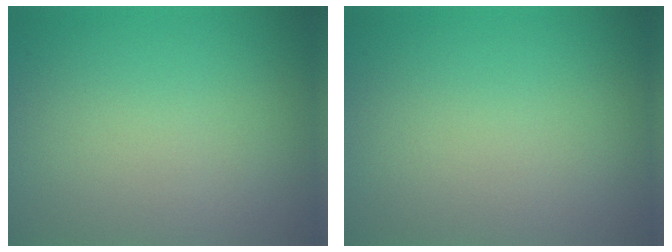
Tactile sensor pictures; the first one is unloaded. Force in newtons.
{"total": 0.0}